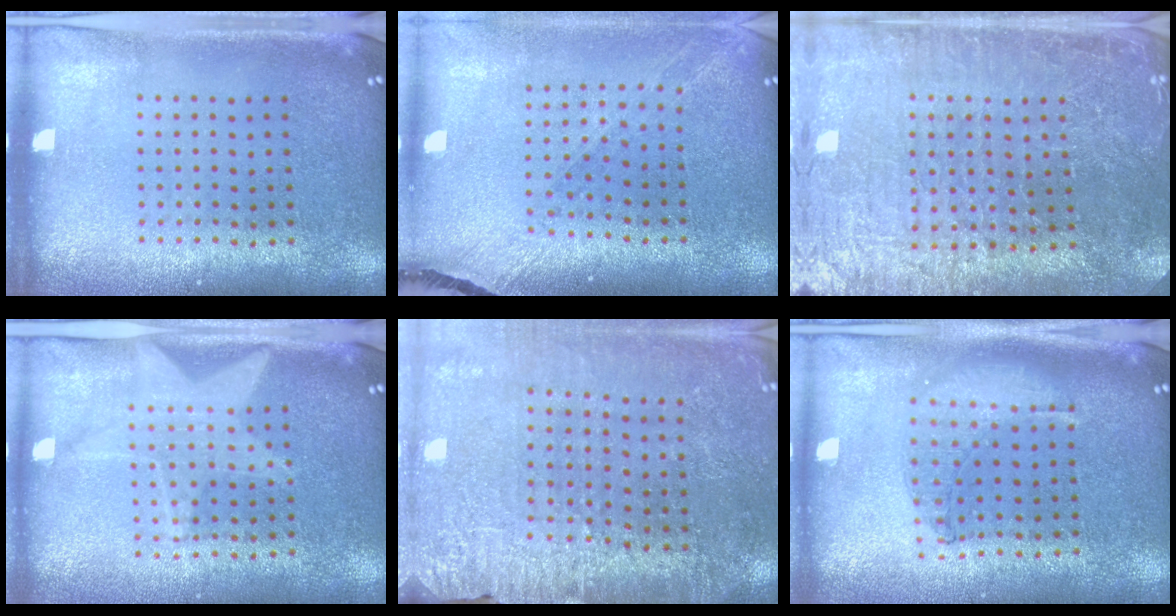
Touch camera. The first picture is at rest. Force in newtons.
{"total": 1.4, "press": 1.3, "slide": 0.2}
{"total": 3.3, "press": 3.3, "slide": 0.4}
{"total": 1.4, "press": 1.4, "slide": 0.2}
{"total": 2.8, "press": 2.8, "slide": 0.3}
{"total": 0.9, "press": 0.9, "slide": 0.2}